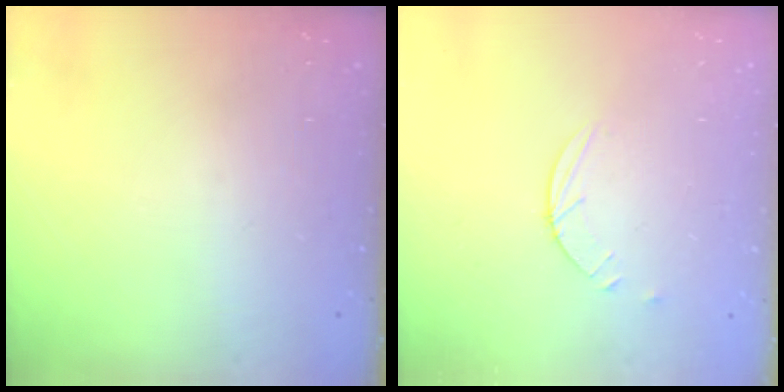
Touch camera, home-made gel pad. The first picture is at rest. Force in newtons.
{"total": 2.5, "press": 2.4, "slide": 0.3}